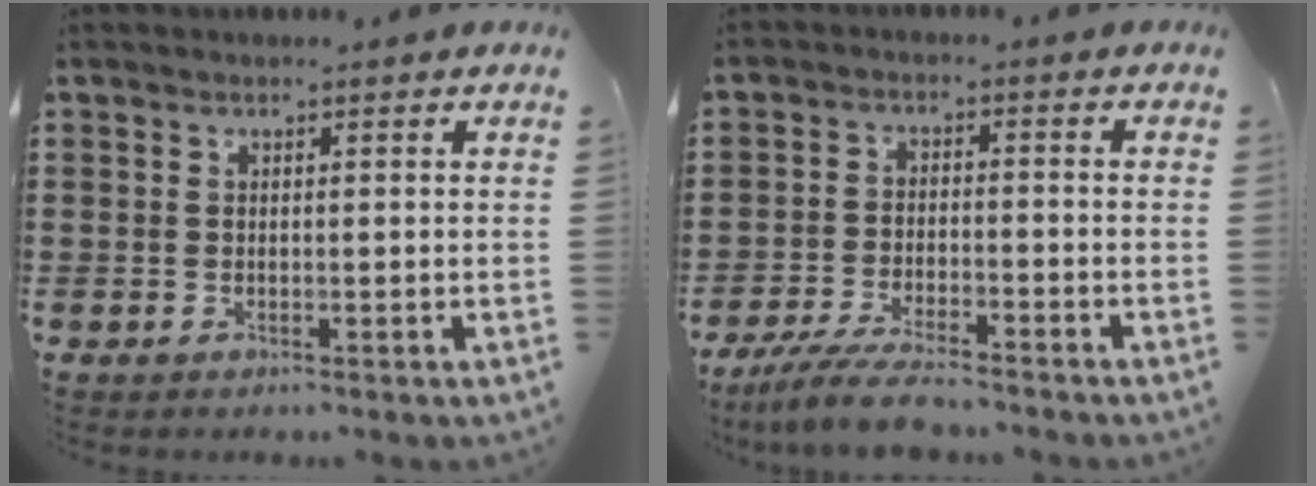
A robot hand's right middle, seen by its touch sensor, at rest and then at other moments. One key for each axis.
{"total": 6.0, "fx": -5.4, "fy": 0.5, "fz": 2.6, "tx": -0.060, "ty": -0.010, "tz": -0.103}